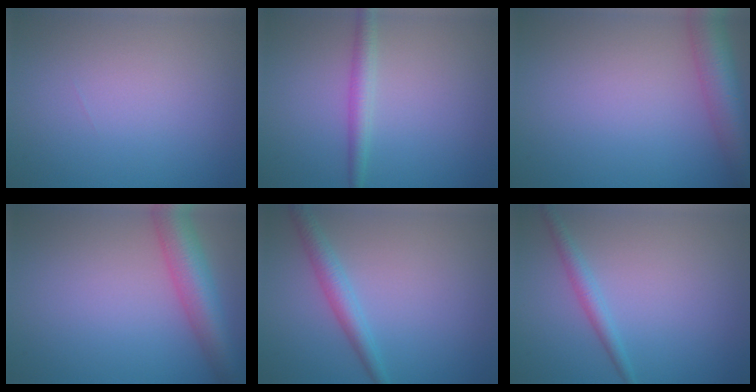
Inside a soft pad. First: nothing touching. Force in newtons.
{"total": 2.2, "press": 2.2, "slide": 0.0}
{"total": 5.7, "press": 5.7, "slide": 0.2}
{"total": 6.0, "press": 6.0, "slide": 0.2}
{"total": 2.5, "press": 2.5, "slide": 0.1}
{"total": 1.8, "press": 1.8, "slide": 0.0}